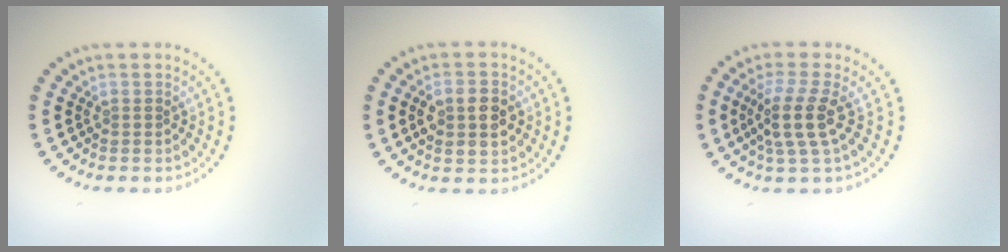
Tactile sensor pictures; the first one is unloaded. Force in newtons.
{"total": 3.8, "press": 3.8, "slide": 0.1}
{"total": 3.5, "press": 2.8, "slide": 2.2}